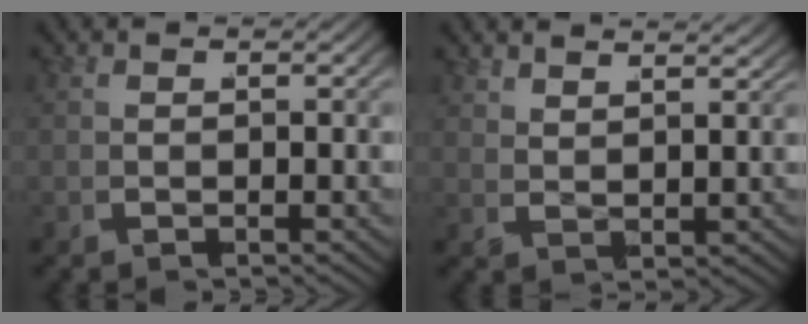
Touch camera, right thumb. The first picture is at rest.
{"total": 2.5, "force": [2.4, 0.4, 0.5], "torque": [0.001, 0.002, 0.044]}